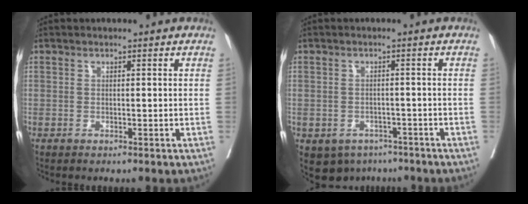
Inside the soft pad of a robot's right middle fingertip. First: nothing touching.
{"total": 7.1, "force": [-4.6, 5.2, 1.7], "torque": [-0.035, 0.002, -0.058]}